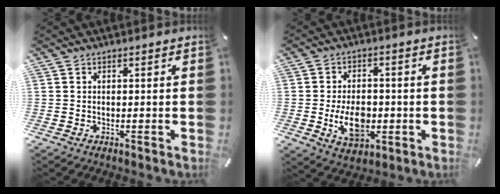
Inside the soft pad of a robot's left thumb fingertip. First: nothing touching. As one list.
[{"total": 9.6, "force": [-1.8, 6.4, 6.9], "torque": [-0.125, -0.005, -0.031]}]